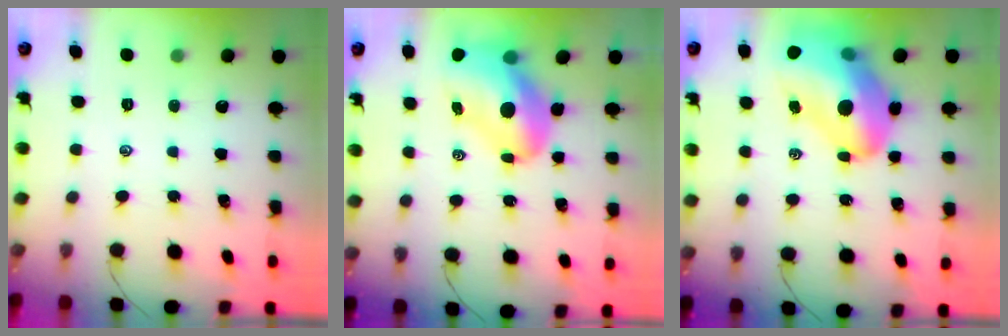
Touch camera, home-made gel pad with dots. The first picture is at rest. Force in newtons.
{"total": 13.6, "press": 13.0, "slide": 3.9}
{"total": 22.2, "press": 21.4, "slide": 5.7}